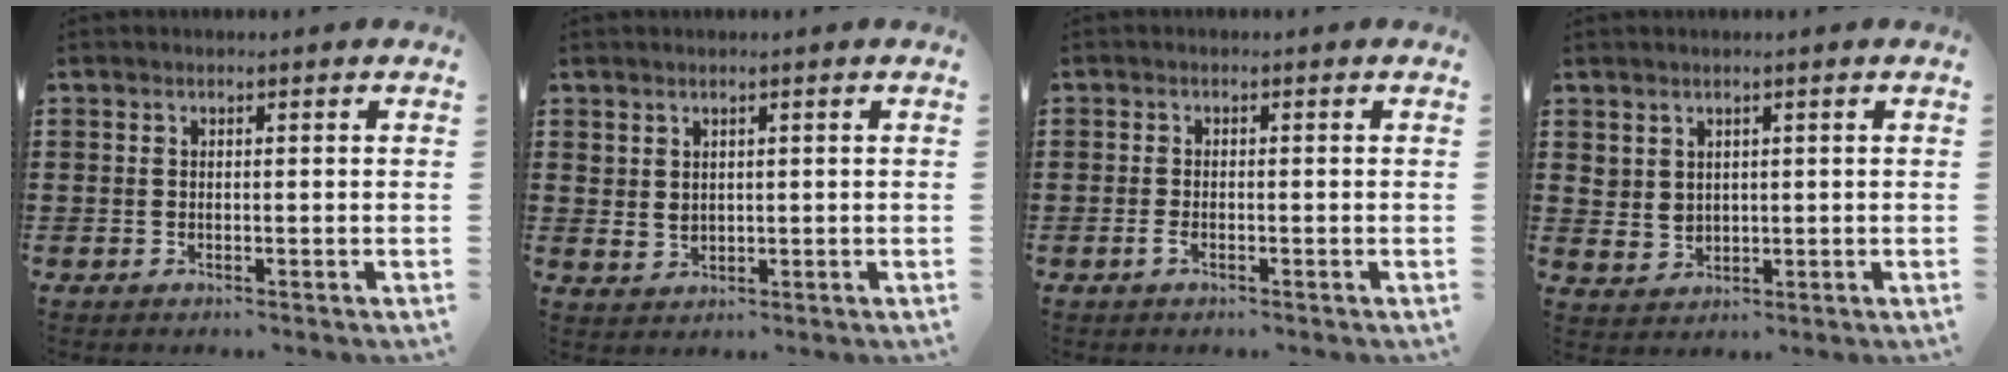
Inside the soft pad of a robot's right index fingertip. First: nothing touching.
{"total": 1.9, "force": [1.3, 1.3, 0.5], "torque": [-0.016, 0.004, 0.026]}
{"total": 1.2, "force": [-0.7, 0.4, 0.9], "torque": [-0.025, -0.005, -0.015]}
{"total": 2.5, "force": [1.6, 1.9, 0.6], "torque": [-0.021, 0.007, 0.032]}